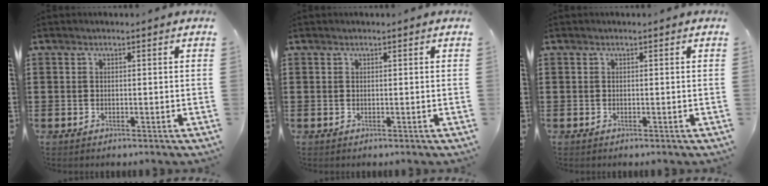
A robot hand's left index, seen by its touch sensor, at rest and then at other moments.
{"total": 0.0}
{"total": 0.0}